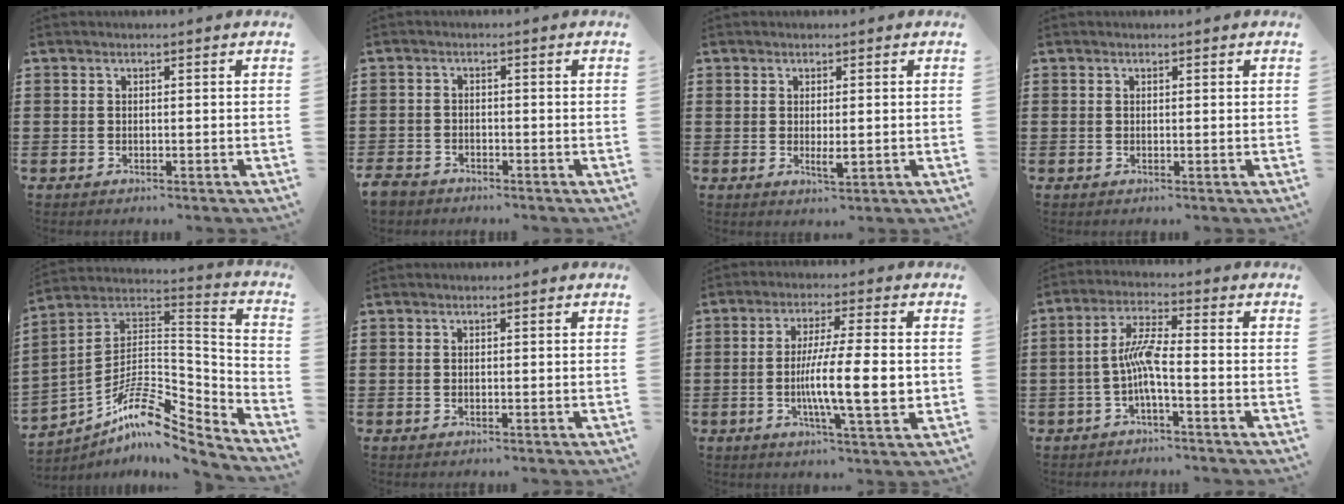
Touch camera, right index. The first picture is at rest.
{"total": 2.2, "force": [-2.1, 0.8, 0.3], "torque": [-0.018, -0.002, -0.047]}
{"total": 2.1, "force": [-0.1, 0.6, 2.0], "torque": [-0.035, -0.002, -0.001]}
{"total": 0.0}
{"total": 9.8, "force": [-6.5, 3.5, 6.3], "torque": [-0.119, -0.005, -0.128]}
{"total": 0.0}
{"total": 11.5, "force": [-1.3, 1.9, 11.3], "torque": [-0.196, -0.011, -0.024]}
{"total": 5.9, "force": [-1.5, 0.9, 5.7], "torque": [-0.117, 0.001, -0.034]}